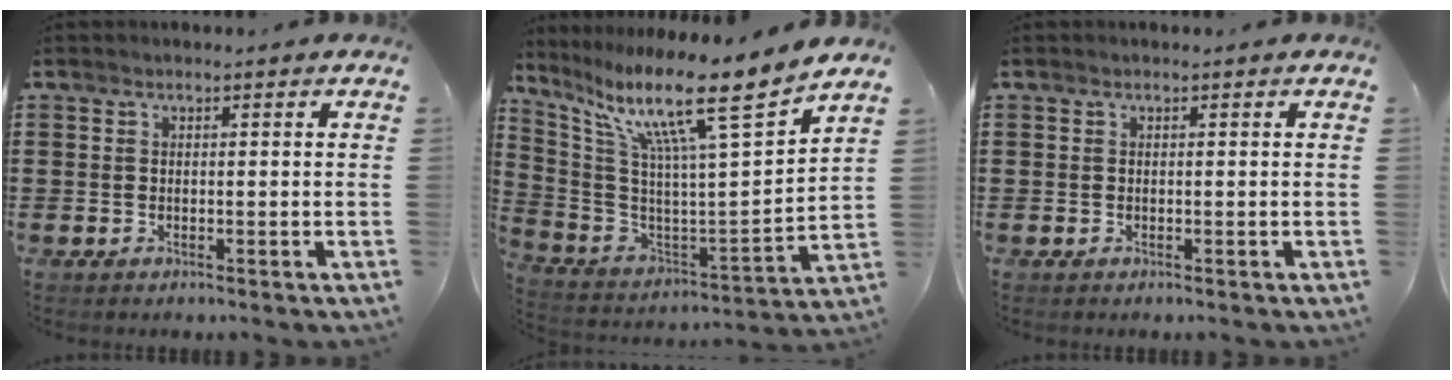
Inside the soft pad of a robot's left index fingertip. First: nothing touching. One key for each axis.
{"total": 13.8, "fx": 9.8, "fy": 0.3, "fz": 9.7, "tx": -0.199, "ty": -0.066, "tz": 0.145}
{"total": 0.0}